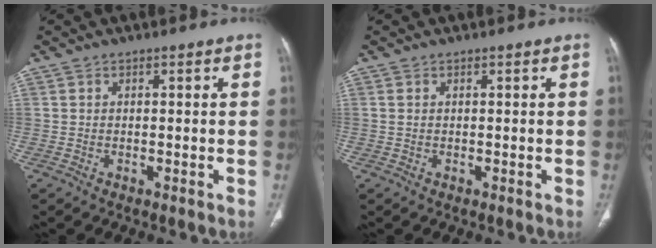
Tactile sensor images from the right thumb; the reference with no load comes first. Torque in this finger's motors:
{"motor_torque": [-0.39, -0.55, 0.03, 0.62, 0.04]}